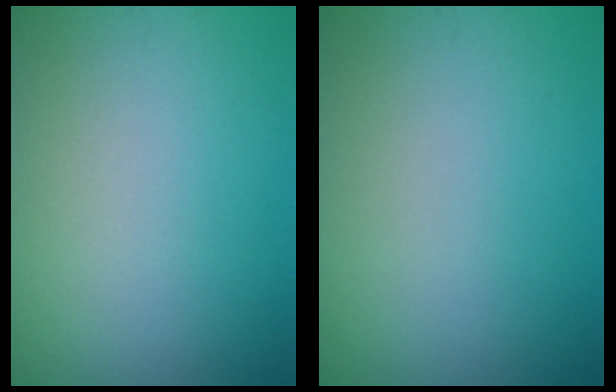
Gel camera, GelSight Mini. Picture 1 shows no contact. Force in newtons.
{"total": 0.0}